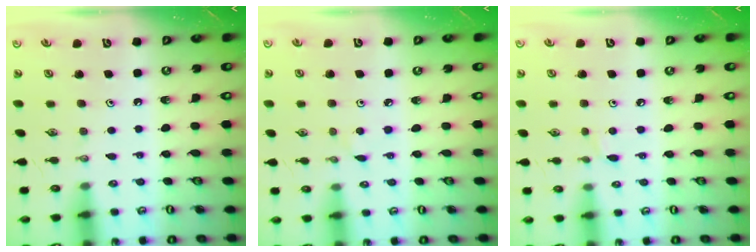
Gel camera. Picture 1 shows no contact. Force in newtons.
{"total": 2.7, "press": 2.7, "slide": 0.3}
{"total": 4.1, "press": 4.0, "slide": 0.6}